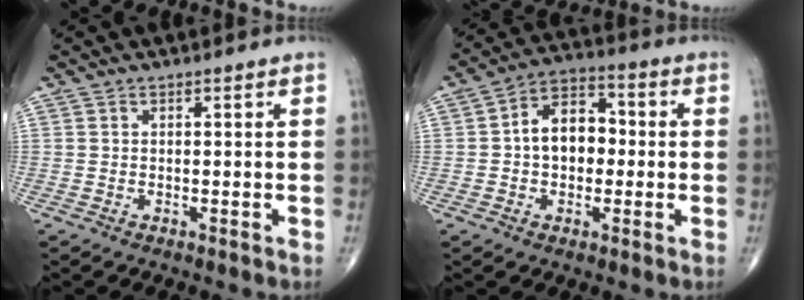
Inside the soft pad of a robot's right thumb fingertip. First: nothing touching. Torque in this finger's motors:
{"motor_torque": [-0.25, 0.68, 0.44, 0.27, 0.10]}